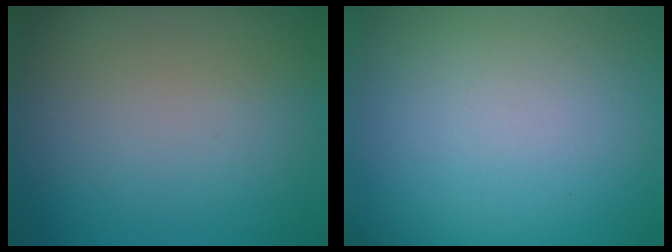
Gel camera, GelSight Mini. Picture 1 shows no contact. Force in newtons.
{"total": 0.0}